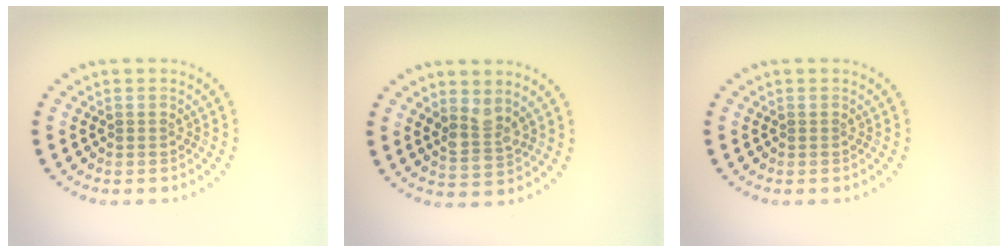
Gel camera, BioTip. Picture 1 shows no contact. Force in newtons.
{"total": 2.4, "press": 2.2, "slide": 0.9}
{"total": 0.0}